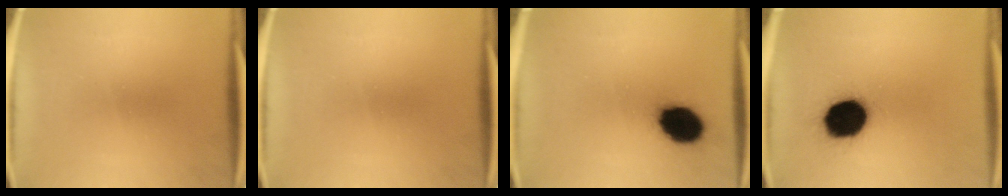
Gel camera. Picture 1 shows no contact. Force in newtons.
{"total": 0.0}
{"total": 12.5}
{"total": 18.0}